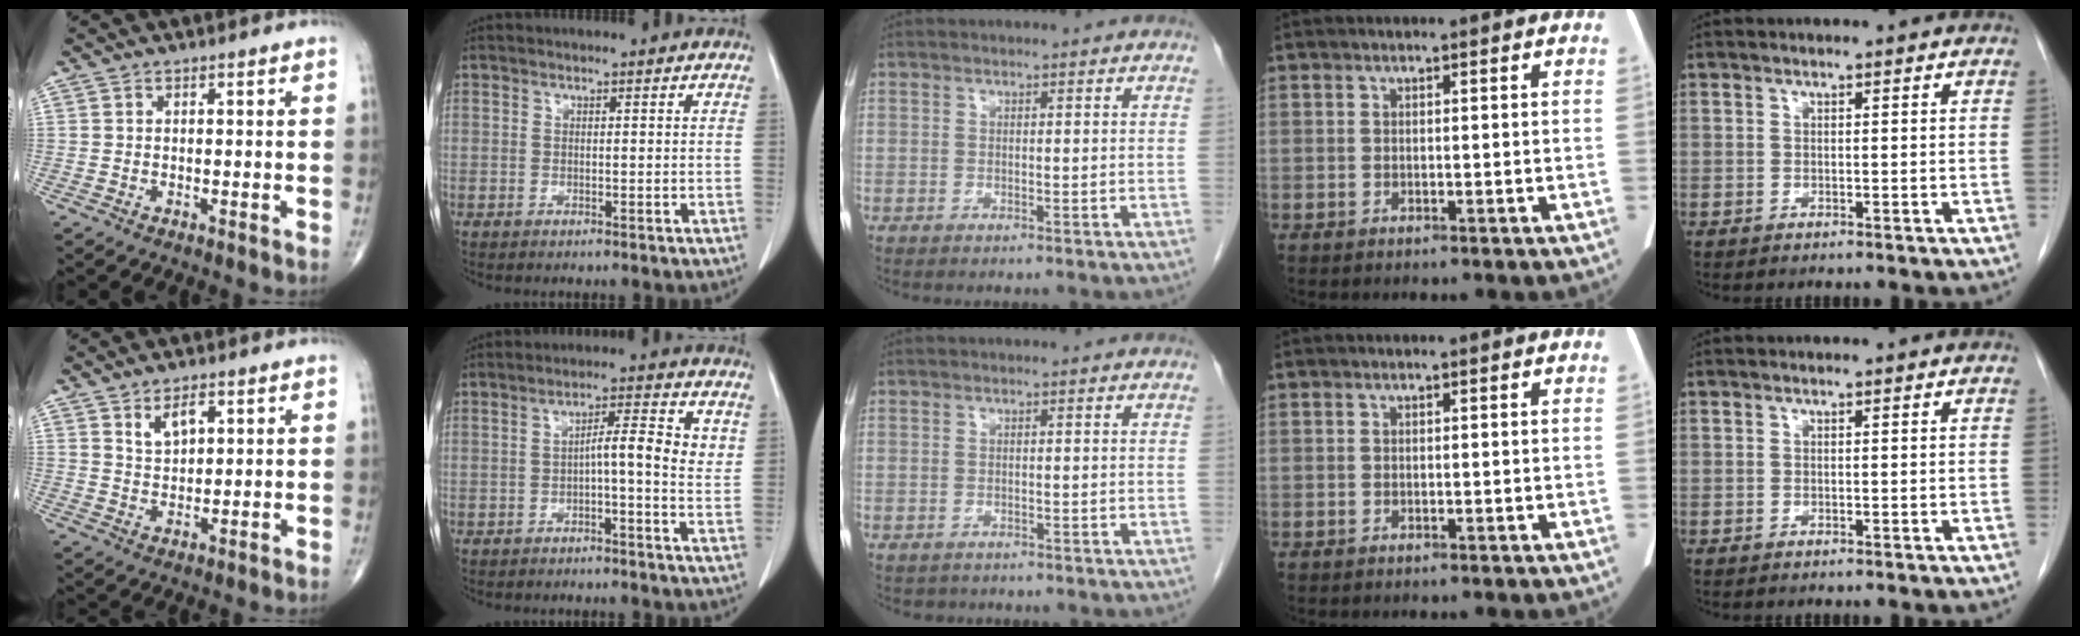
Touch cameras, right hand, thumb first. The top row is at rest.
{"thumb": {"total": 4.6, "force": [2.2, 2.5, 3.2], "torque": [-0.047, -0.014, 0.042]}, "index": {"total": 6.1, "force": [0.5, 0.7, 6.1], "torque": [-0.093, 0.016, 0.003]}, "middle": {"total": 1.3, "force": [-1.1, 0.7, -0.1], "torque": [-0.013, -0.002, -0.015]}}